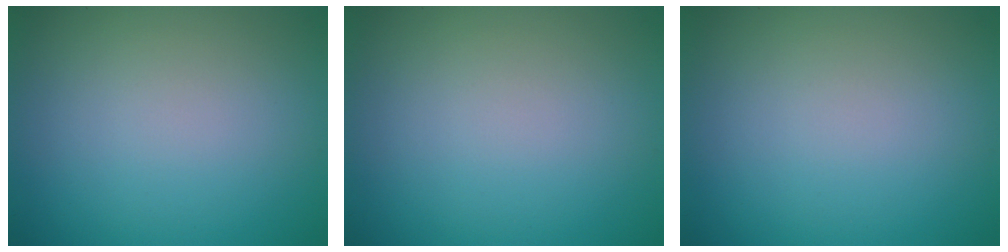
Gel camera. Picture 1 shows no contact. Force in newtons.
{"total": 0.0}
{"total": 0.0}